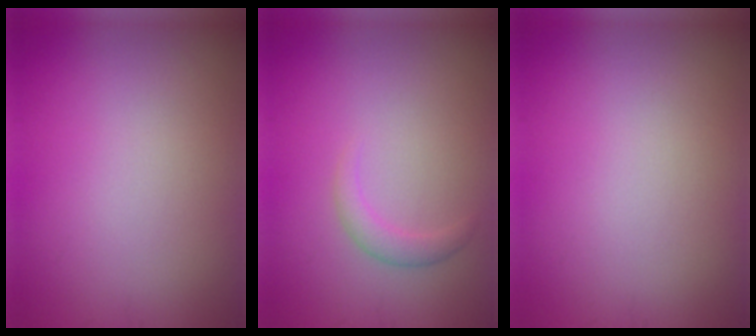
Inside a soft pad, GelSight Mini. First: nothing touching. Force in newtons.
{"total": 1.5, "press": 1.5, "slide": 0.2}
{"total": 0.0}